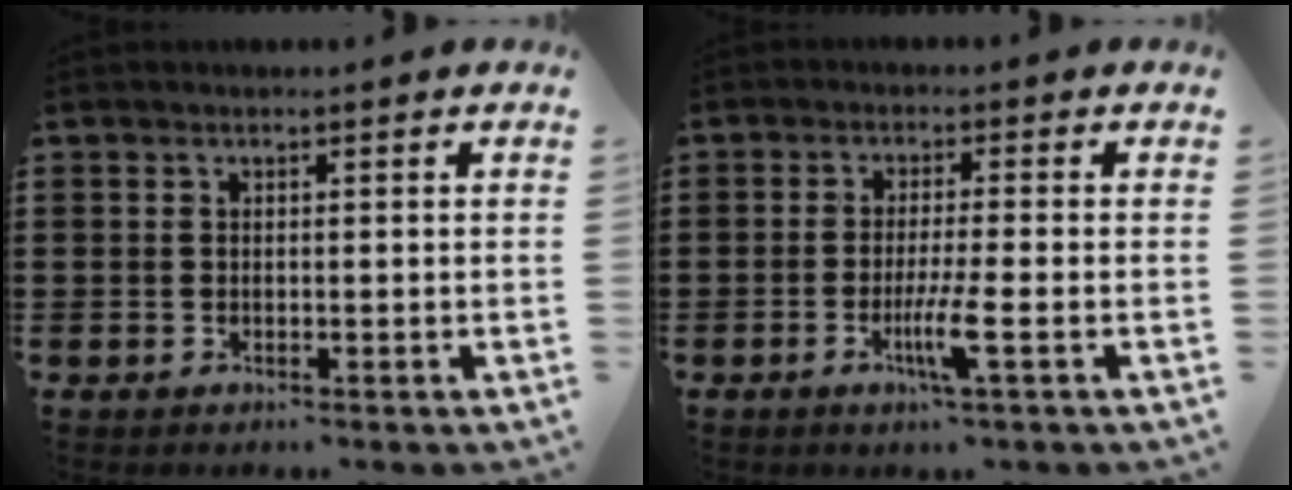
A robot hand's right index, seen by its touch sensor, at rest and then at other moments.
{"total": 5.2, "force": [-1.9, -0.1, 4.8], "torque": [-0.094, -0.020, -0.036]}